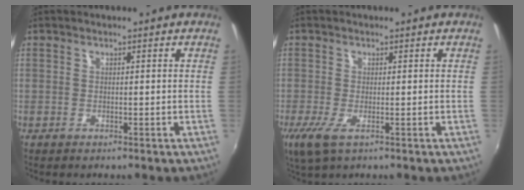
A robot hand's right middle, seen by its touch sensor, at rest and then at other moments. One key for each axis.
{"total": 4.0, "fx": -1.6, "fy": 1.0, "fz": 3.6, "tx": -0.076, "ty": -0.017, "tz": -0.028}